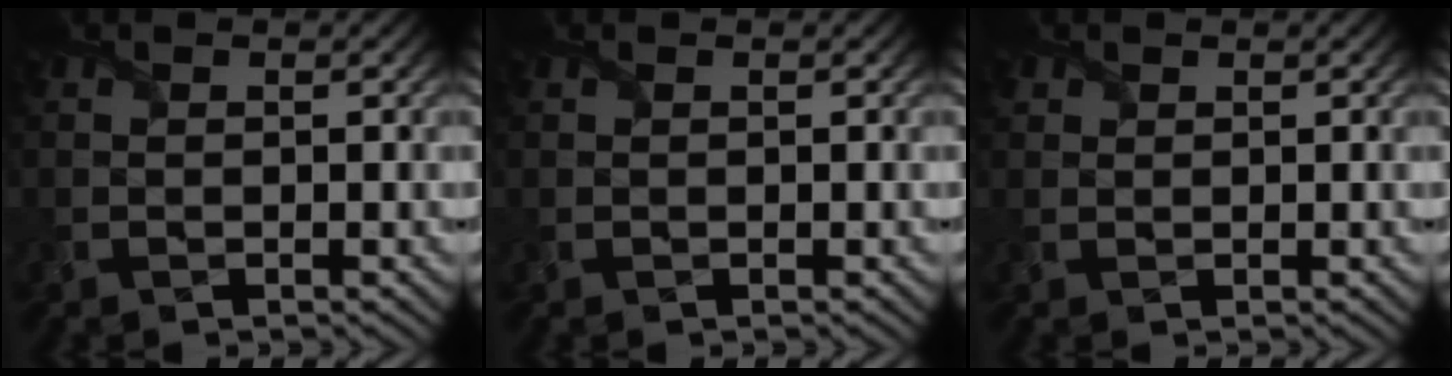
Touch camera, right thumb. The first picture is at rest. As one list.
[{"total": 0.0}, {"total": 0.9, "force": [0.6, 0.6, 0.0], "torque": [-0.002, -0.001, 0.014]}]